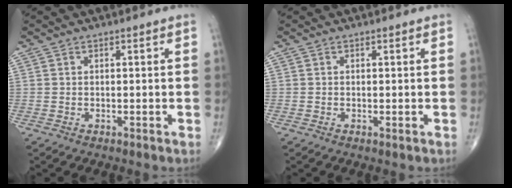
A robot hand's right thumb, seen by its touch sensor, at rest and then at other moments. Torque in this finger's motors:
{"motor_torque": [-0.40, 0.34, -0.12, -0.01, -0.01]}